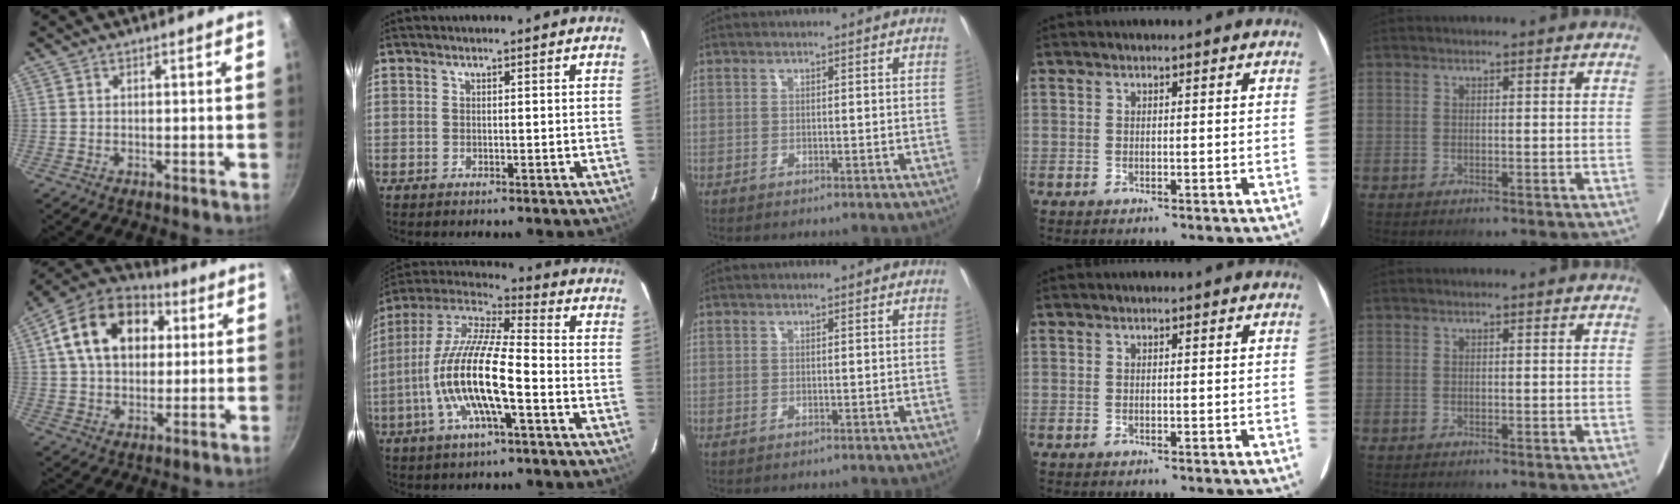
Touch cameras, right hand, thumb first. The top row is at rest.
{"thumb": {"total": 18.8, "force": [4.9, 13.3, 12.3], "torque": [-0.190, 0.021, 0.069]}, "index": {"total": 16.8, "force": [-5.1, 3.7, 15.6], "torque": [-0.302, -0.010, -0.106]}}